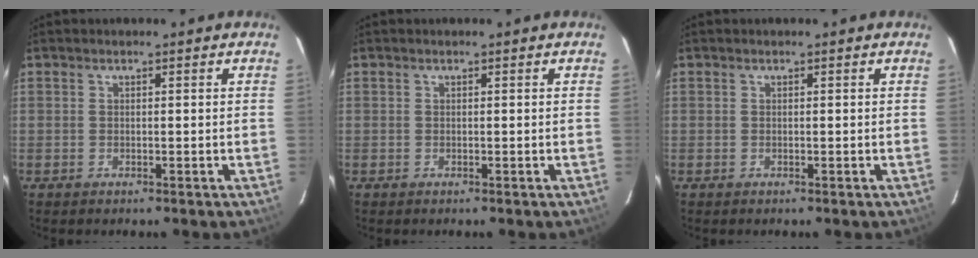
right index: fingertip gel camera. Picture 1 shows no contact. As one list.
[{"total": 0.0}, {"total": 0.0}]